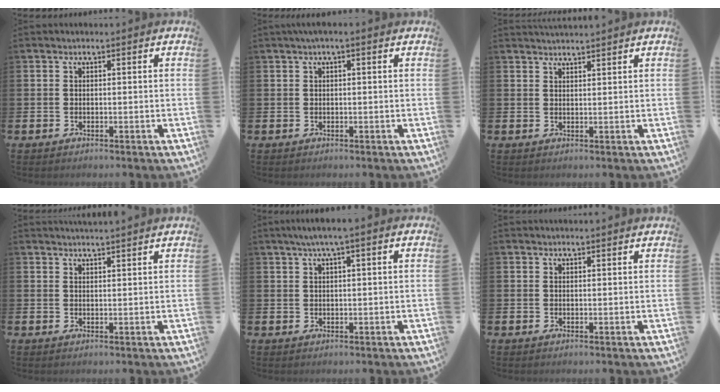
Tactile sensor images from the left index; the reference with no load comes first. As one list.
[{"total": 0.9, "force": [0.3, 0.1, 0.8], "torque": [-0.016, 0.003, 0.005]}, {"total": 2.0, "force": [2.0, 0.0, 0.1], "torque": [0.001, -0.010, 0.036]}, {"total": 2.2, "force": [2.2, -0.3, -0.1], "torque": [0.004, -0.012, 0.039]}, {"total": 2.6, "force": [1.6, -0.2, 2.0], "torque": [-0.039, 0.001, 0.028]}, {"total": 1.0, "force": [1.0, -0.1, 0.0], "torque": [0.013, -0.007, 0.016]}]